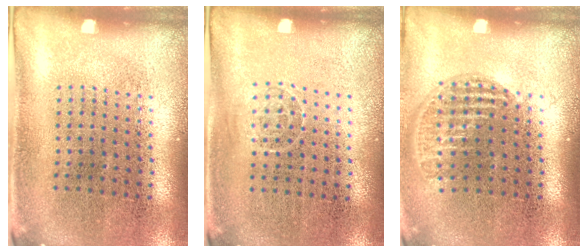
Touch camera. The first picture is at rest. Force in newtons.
{"total": 0.7, "press": 0.5, "slide": 0.5}
{"total": 1.2, "press": 1.0, "slide": 0.5}